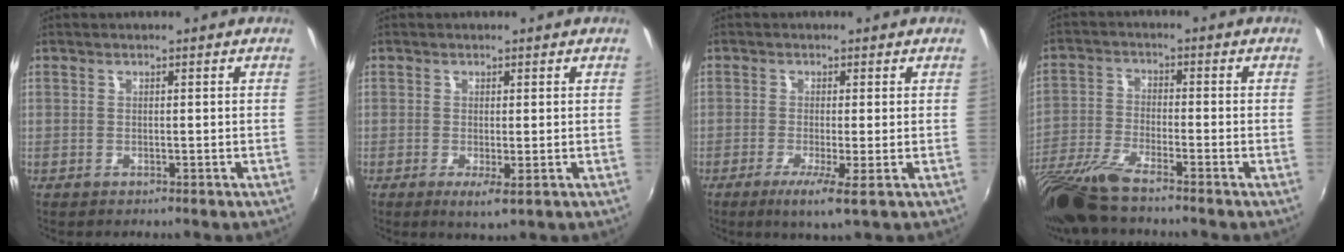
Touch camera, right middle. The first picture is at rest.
{"total": 2.6, "force": [-0.6, 0.2, 2.5], "torque": [-0.048, -0.011, -0.008]}
{"total": 4.6, "force": [-1.8, -0.4, 4.2], "torque": [-0.090, -0.015, -0.034]}
{"total": 10.4, "force": [-8.5, 0.7, 6.0], "torque": [-0.135, -0.029, -0.167]}